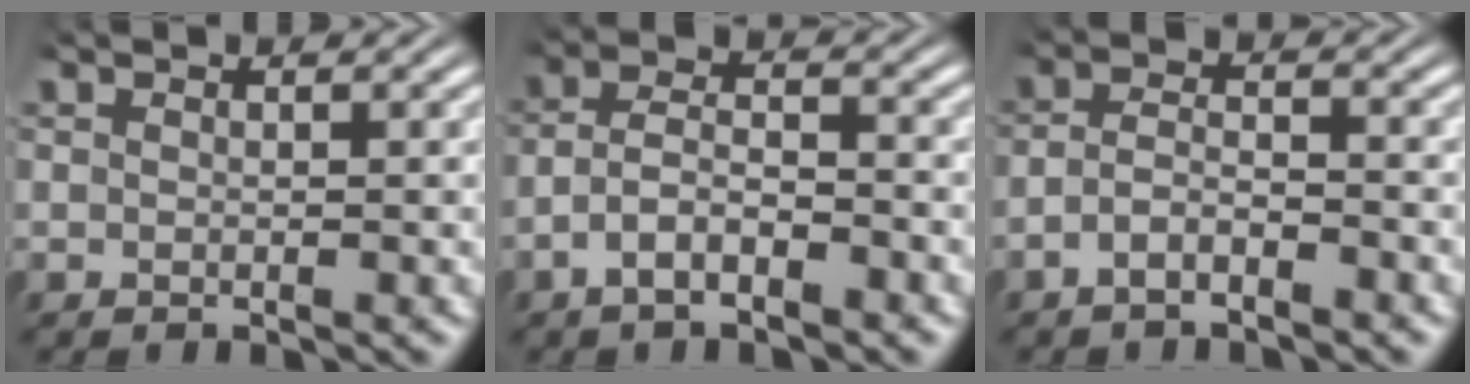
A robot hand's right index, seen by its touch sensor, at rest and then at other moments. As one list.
[{"total": 4.0, "force": [-2.0, 2.4, 2.6], "torque": [-0.052, -0.011, -0.035]}, {"total": 2.9, "force": [-2.1, 1.2, 1.6], "torque": [-0.033, -0.010, -0.037]}]